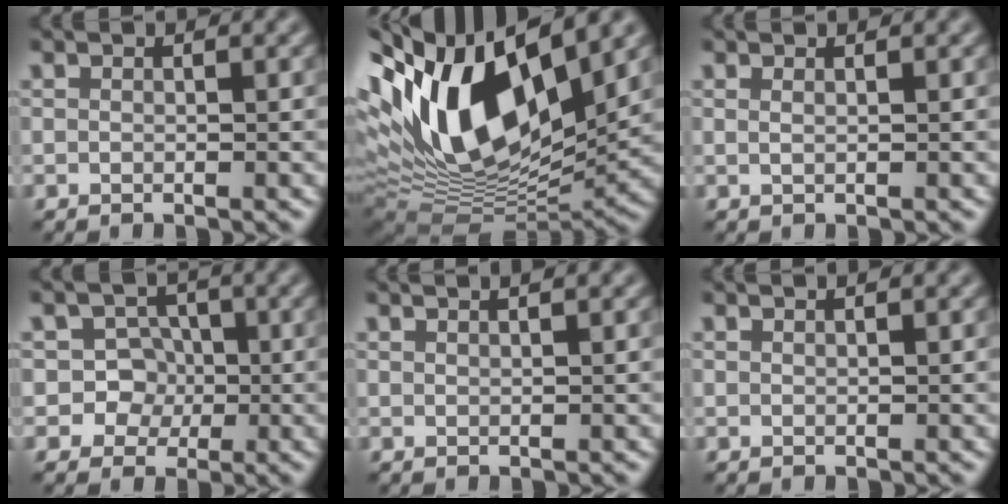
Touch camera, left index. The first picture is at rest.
{"total": 16.8, "force": [4.6, 8.2, 13.9], "torque": [-0.264, 0.011, 0.076]}
{"total": 1.0, "force": [0.5, 0.4, 0.7], "torque": [-0.008, -0.004, -0.001]}
{"total": 4.4, "force": [-0.7, 4.2, 1.1], "torque": [0.005, 0.023, -0.035]}
{"total": 2.3, "force": [1.6, 0.9, 1.4], "torque": [0.001, 0.003, -0.004]}
{"total": 0.8, "force": [0.6, 0.2, 0.5], "torque": [-0.002, -0.003, 0.002]}